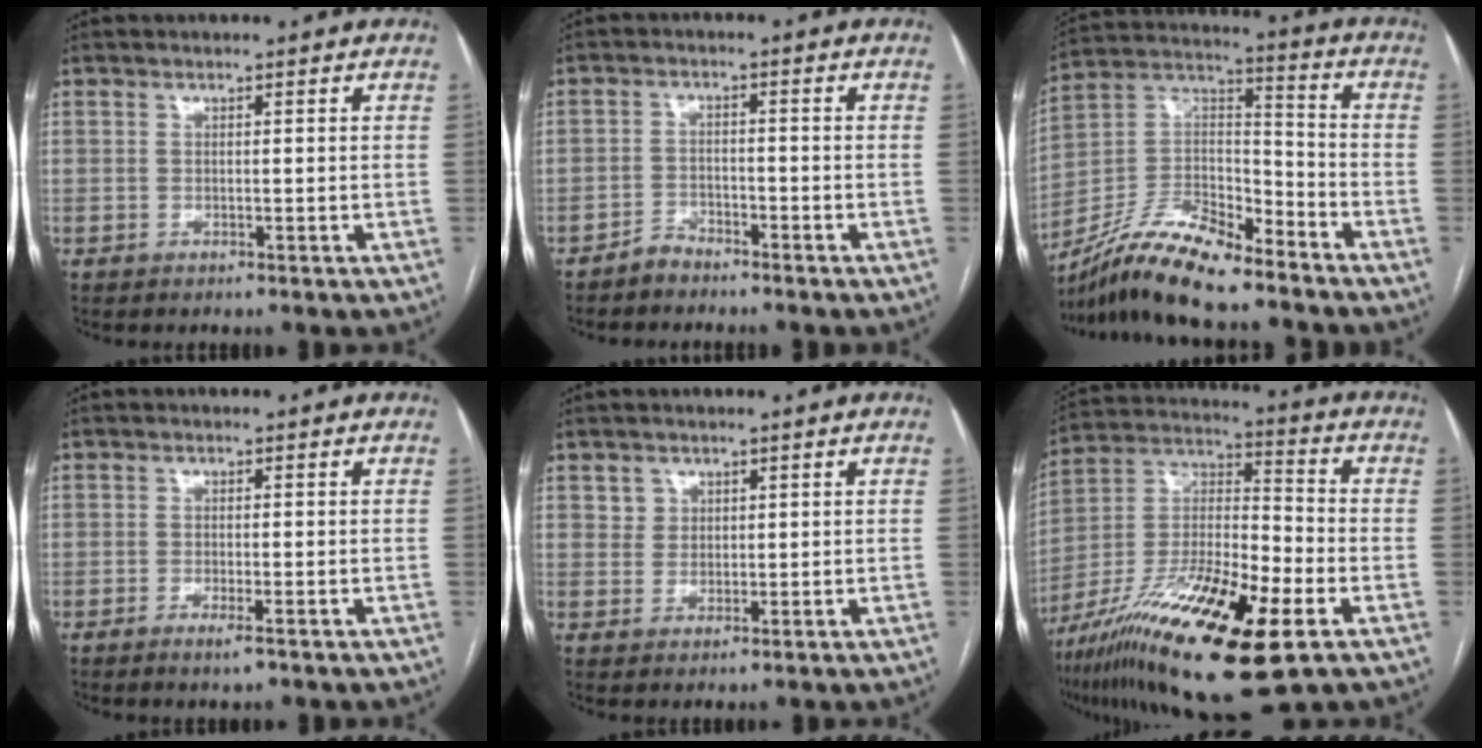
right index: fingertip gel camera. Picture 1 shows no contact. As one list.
[{"total": 2.5, "force": [-2.3, 1.0, 0.0], "torque": [0.000, 0.003, -0.042]}, {"total": 15.5, "force": [-13.3, 3.3, 7.2], "torque": [-0.132, 0.023, -0.244]}, {"total": 2.3, "force": [-1.5, 0.3, 1.7], "torque": [-0.030, -0.002, -0.023]}, {"total": 2.0, "force": [1.0, 1.8, 0.0], "torque": [0.009, 0.001, 0.012]}, {"total": 23.8, "force": [-12.4, 4.6, 19.8], "torque": [-0.374, -0.024, -0.212]}]